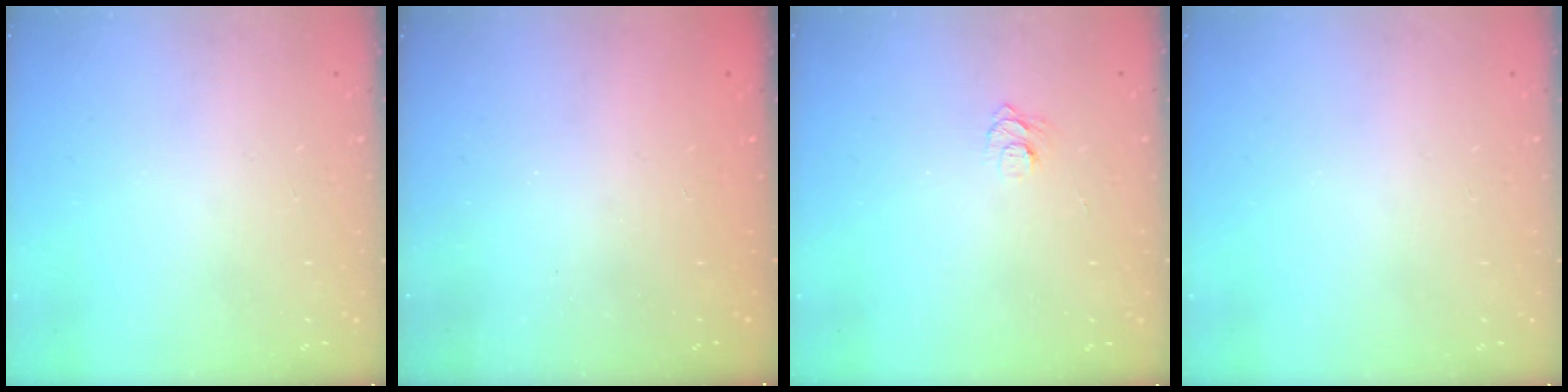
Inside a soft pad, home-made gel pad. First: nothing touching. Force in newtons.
{"total": 2.3, "press": 2.1, "slide": 0.8}
{"total": 5.8, "press": 5.7, "slide": 0.7}
{"total": 0.0}